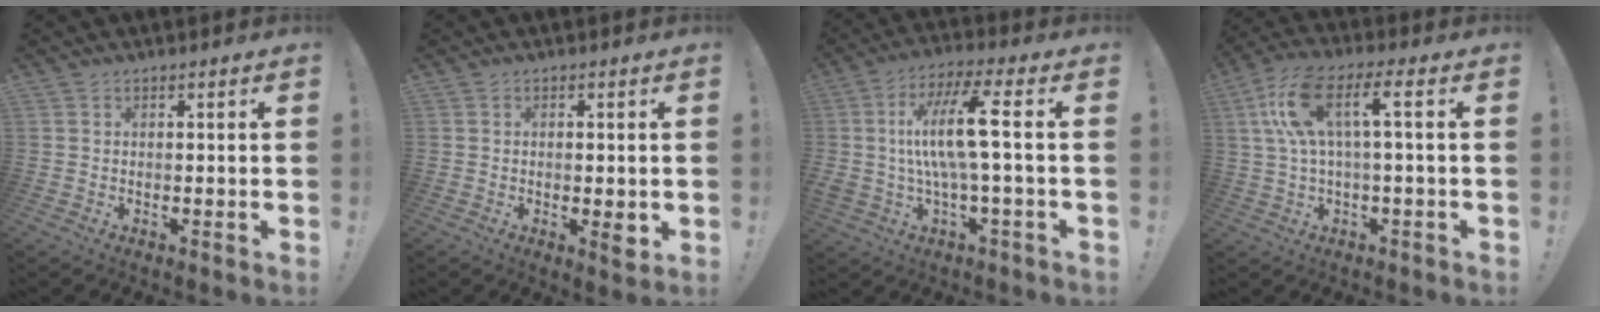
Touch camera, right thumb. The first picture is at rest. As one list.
[{"total": 3.2, "force": [-0.6, 0.8, 3.0], "torque": [-0.030, -0.006, -0.010]}, {"total": 14.9, "force": [0.9, 2.6, 14.6], "torque": [-0.267, -0.003, -0.002]}, {"total": 12.8, "force": [2.6, 3.7, 12.0], "torque": [-0.240, 0.004, 0.038]}]